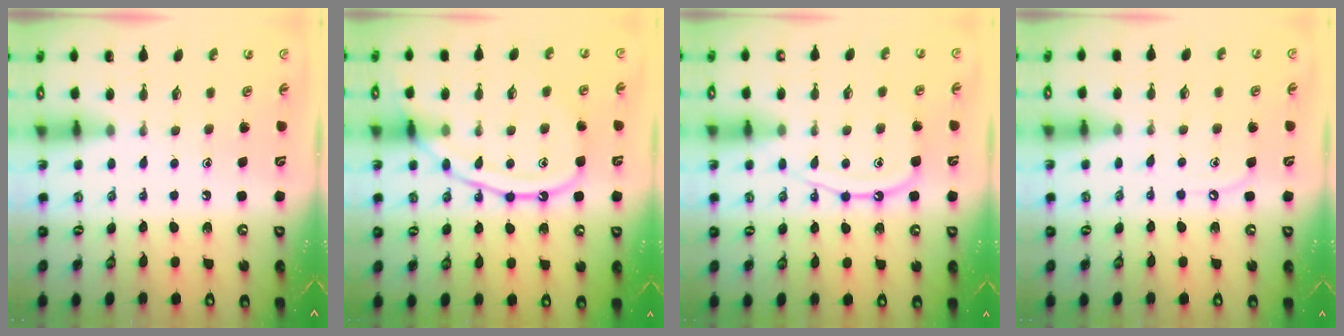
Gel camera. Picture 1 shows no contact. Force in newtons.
{"total": 13.8, "press": 13.7, "slide": 1.3}
{"total": 11.7, "press": 11.7, "slide": 1.1}
{"total": 5.5, "press": 5.5, "slide": 0.5}